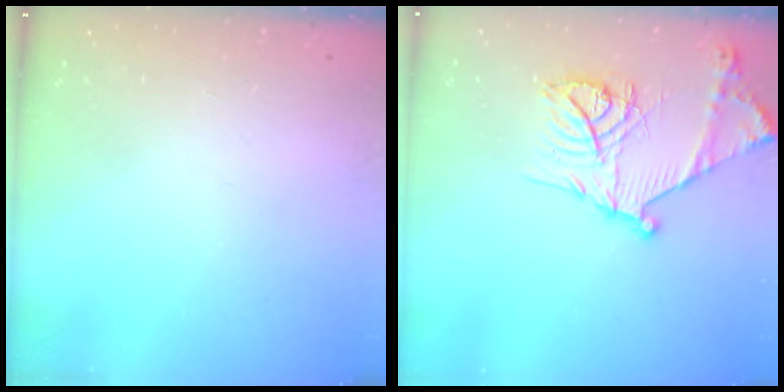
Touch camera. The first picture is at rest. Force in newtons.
{"total": 19.6, "press": 19.6, "slide": 1.5}